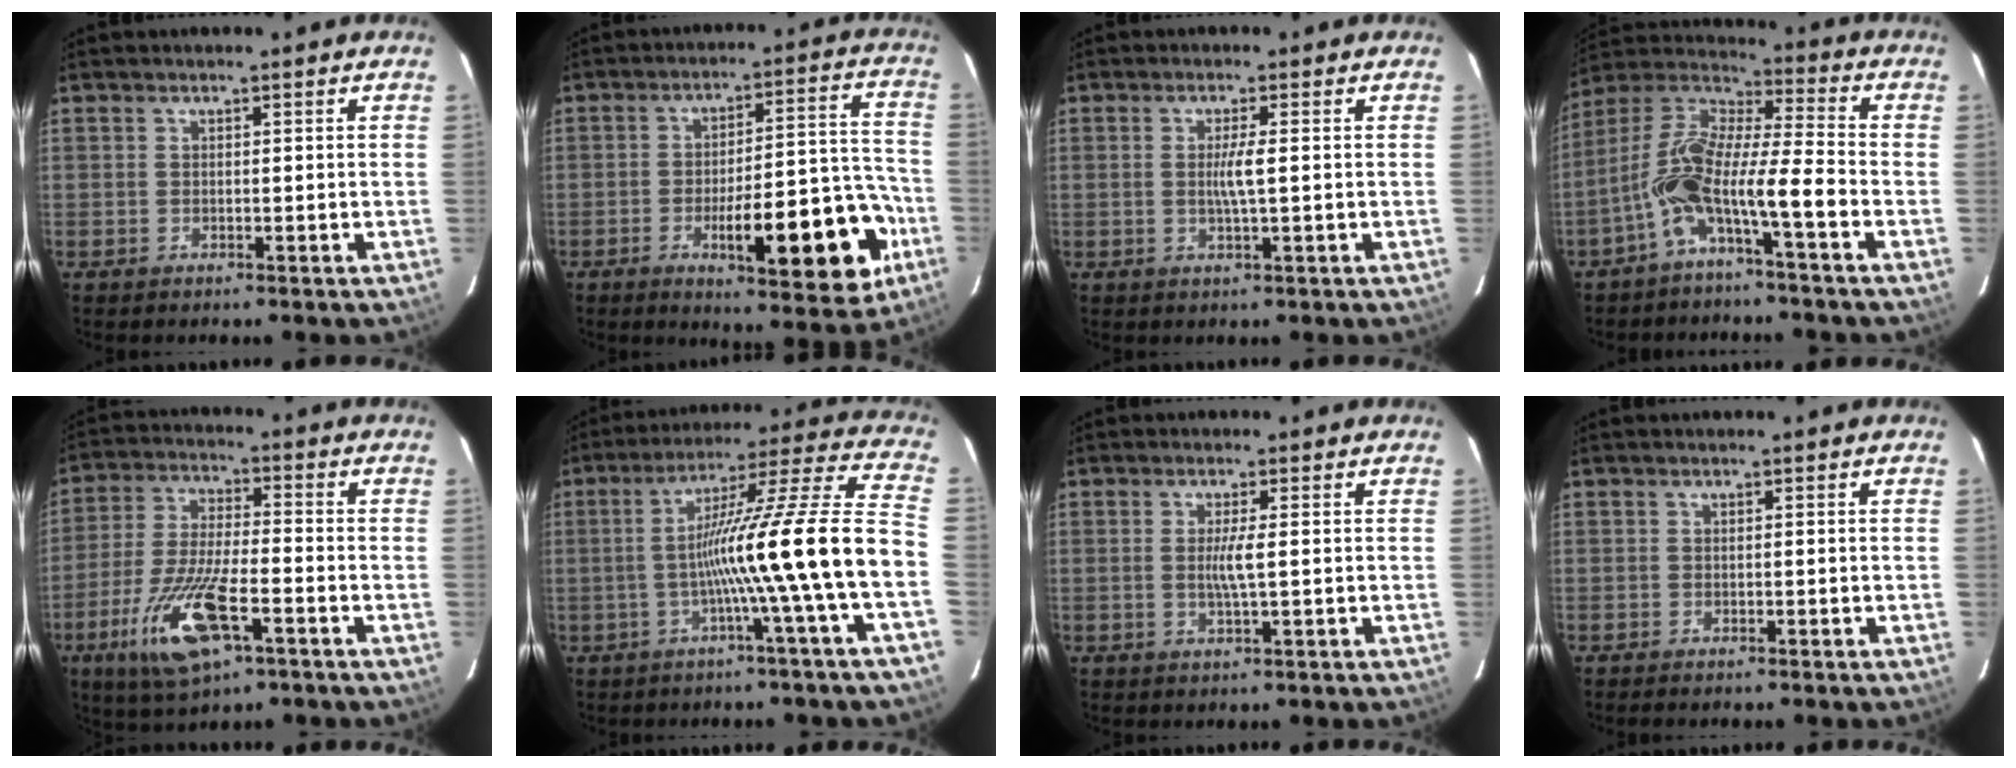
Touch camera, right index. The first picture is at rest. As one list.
[{"total": 17.7, "force": [-6.7, 4.2, 15.8], "torque": [-0.181, 0.020, -0.079]}, {"total": 3.2, "force": [0.0, -0.3, 3.2], "torque": [-0.062, -0.004, 0.000]}, {"total": 11.8, "force": [-5.2, 0.9, 10.5], "torque": [-0.213, 0.023, -0.104]}, {"total": 13.4, "force": [-6.2, 3.1, 11.5], "torque": [-0.235, -0.018, -0.108]}, {"total": 18.0, "force": [-4.3, -3.0, 17.2], "torque": [-0.266, 0.009, -0.079]}, {"total": 3.1, "force": [0.0, -0.3, 3.1], "torque": [-0.063, -0.004, 0.000]}, {"total": 1.6, "force": [-1.3, 0.0, 0.8], "torque": [-0.011, -0.002, -0.016]}]